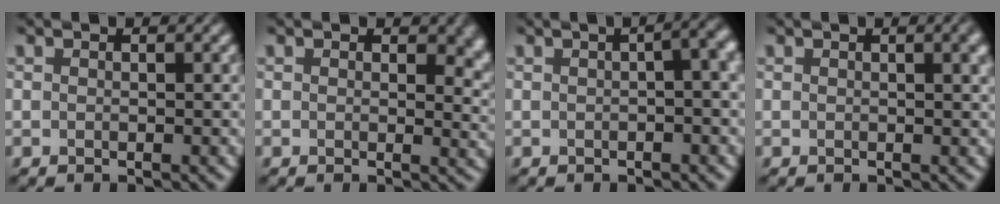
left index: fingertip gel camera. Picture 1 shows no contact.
{"total": 3.3, "force": [1.0, 2.0, 2.4], "torque": [-0.021, -0.010, 0.009]}
{"total": 5.9, "force": [1.1, 2.5, 5.2], "torque": [-0.034, 0.024, 0.001]}
{"total": 2.4, "force": [0.8, 0.8, 2.1], "torque": [-0.015, 0.006, 0.009]}